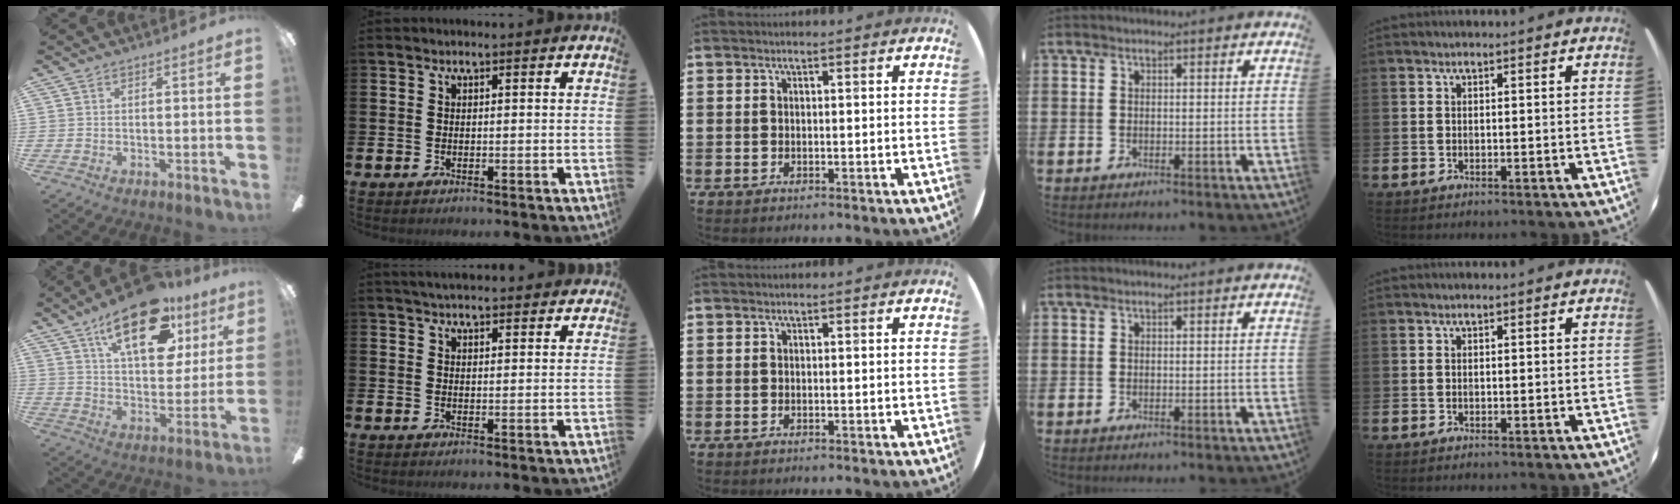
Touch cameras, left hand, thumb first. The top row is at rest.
{"thumb": {"total": 20.9, "force": [11.9, 9.9, 14.0], "torque": [-0.208, -0.049, 0.198]}, "index": {"total": 3.4, "force": [3.4, 0.5, 0.6], "torque": [-0.015, -0.012, 0.062]}}